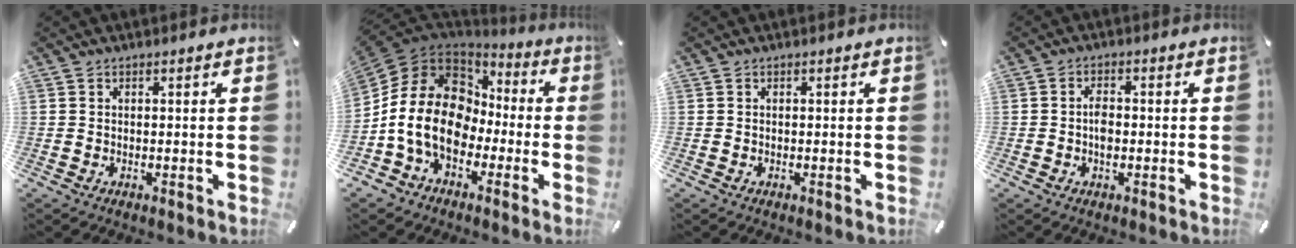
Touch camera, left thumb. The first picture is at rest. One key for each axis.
{"total": 17.6, "fx": -3.2, "fy": 13.8, "fz": 10.4, "tx": -0.233, "ty": 0.018, "tz": -0.059}
{"total": 0.0}
{"total": 3.1, "fx": -0.5, "fy": 1.8, "fz": 2.5, "tx": -0.047, "ty": 0.004, "tz": -0.009}